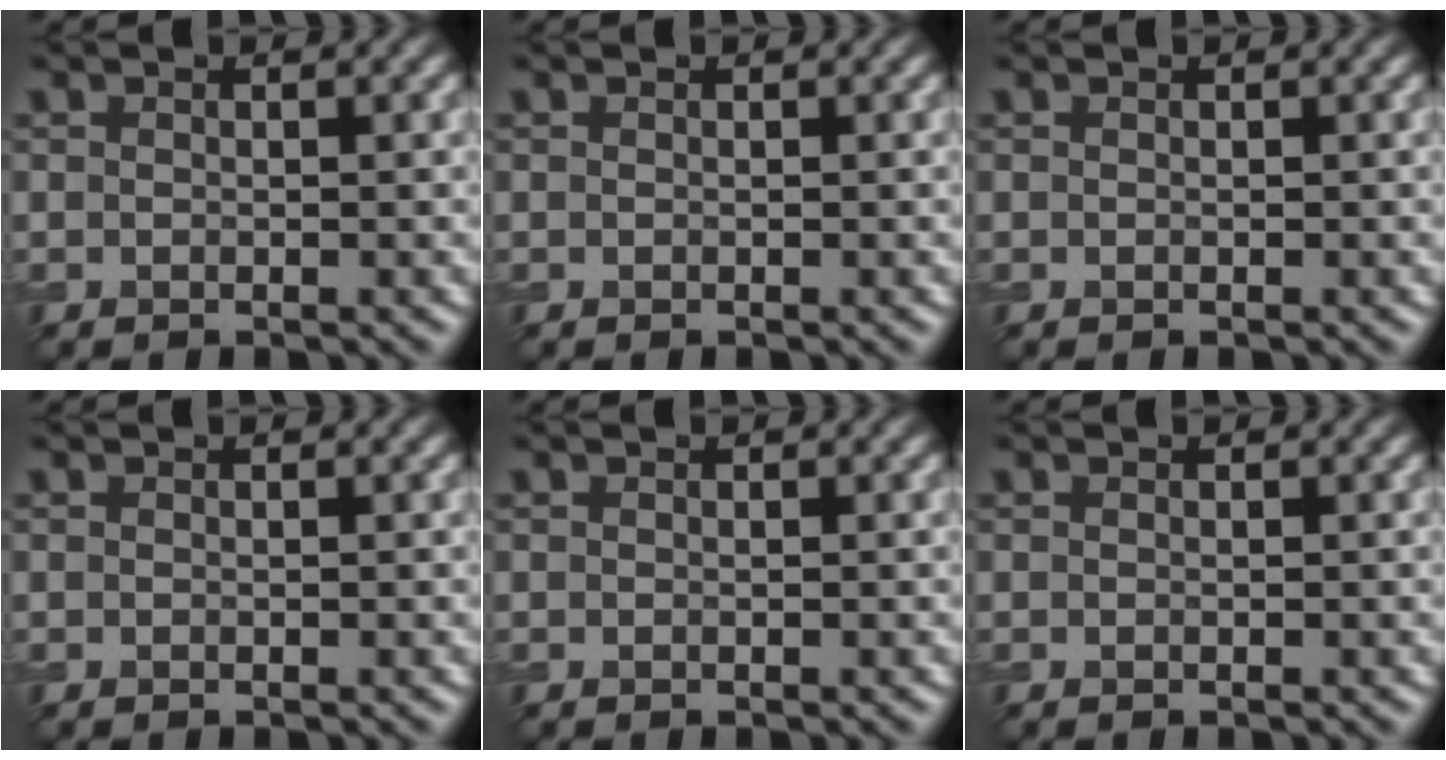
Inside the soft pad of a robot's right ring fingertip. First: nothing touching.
{"total": 0.0}
{"total": 0.0}
{"total": 0.0}
{"total": 0.0}
{"total": 0.0}